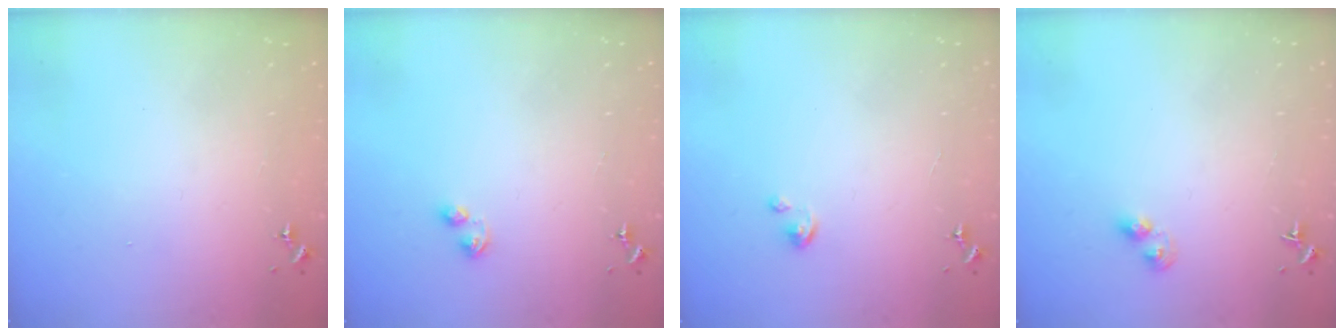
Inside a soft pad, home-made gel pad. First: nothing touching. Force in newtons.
{"total": 3.1, "press": 3.1, "slide": 0.4}
{"total": 2.8, "press": 2.8, "slide": 0.2}
{"total": 3.9, "press": 3.9, "slide": 0.1}